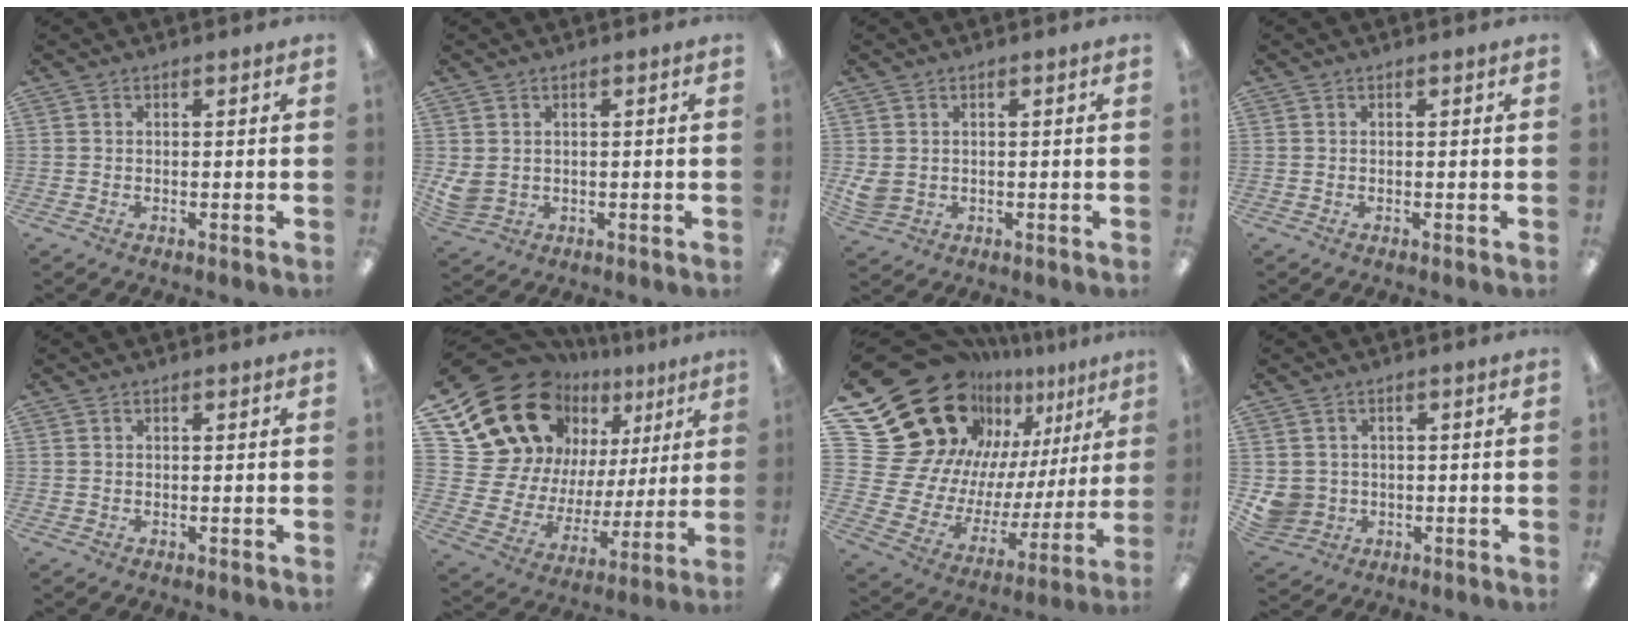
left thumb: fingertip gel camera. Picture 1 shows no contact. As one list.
[{"total": 3.7, "force": [0.8, 3.1, 1.9], "torque": [-0.044, -0.004, 0.019]}, {"total": 3.3, "force": [0.5, 2.8, 1.7], "torque": [-0.041, -0.002, 0.011]}, {"total": 0.0}, {"total": 0.0}, {"total": 23.0, "force": [12.2, 16.9, 9.7], "torque": [-0.190, -0.093, 0.251]}, {"total": 27.6, "force": [16.1, 19.0, 11.8], "torque": [-0.200, -0.142, 0.337]}, {"total": 5.0, "force": [-0.5, 4.9, 1.0], "torque": [-0.035, 0.002, -0.005]}]